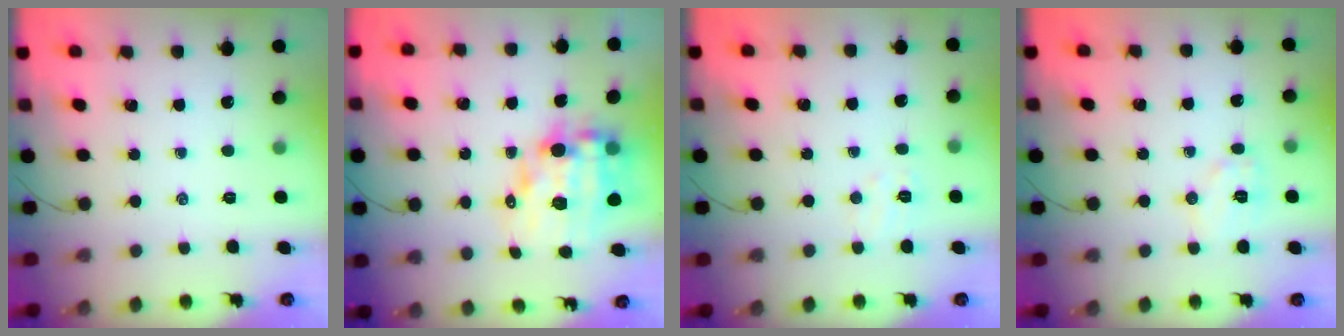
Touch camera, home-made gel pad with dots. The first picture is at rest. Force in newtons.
{"total": 13.4, "press": 13.0, "slide": 3.4}
{"total": 4.5, "press": 4.4, "slide": 1.0}
{"total": 6.7, "press": 6.6, "slide": 0.9}